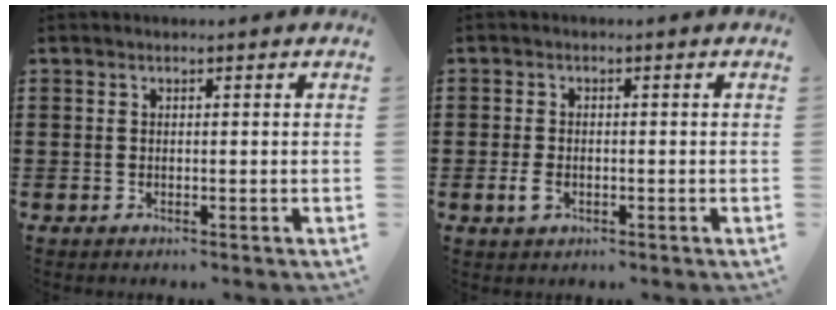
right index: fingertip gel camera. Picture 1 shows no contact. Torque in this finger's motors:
{"motor_torque": [1.55, 0.59, 0.01, -0.02]}